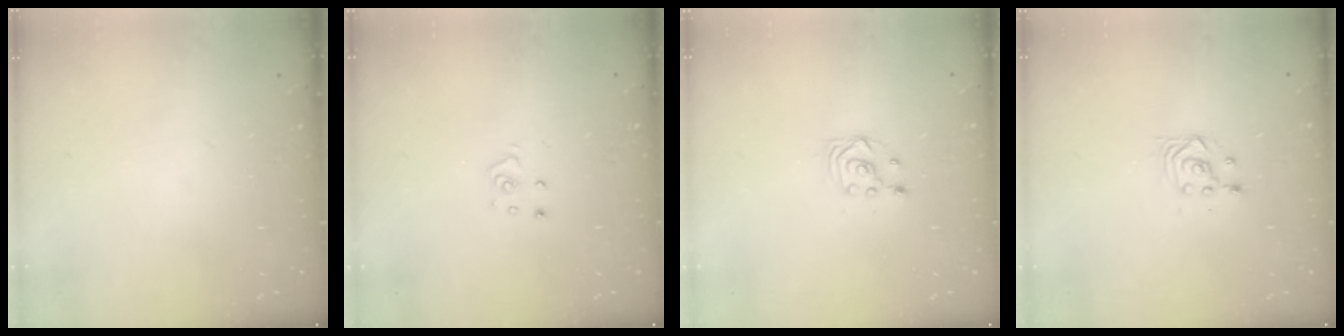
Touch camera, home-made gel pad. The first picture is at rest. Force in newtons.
{"total": 3.6, "press": 3.6, "slide": 0.2}
{"total": 3.3, "press": 3.3, "slide": 0.4}
{"total": 3.3, "press": 3.3, "slide": 0.4}